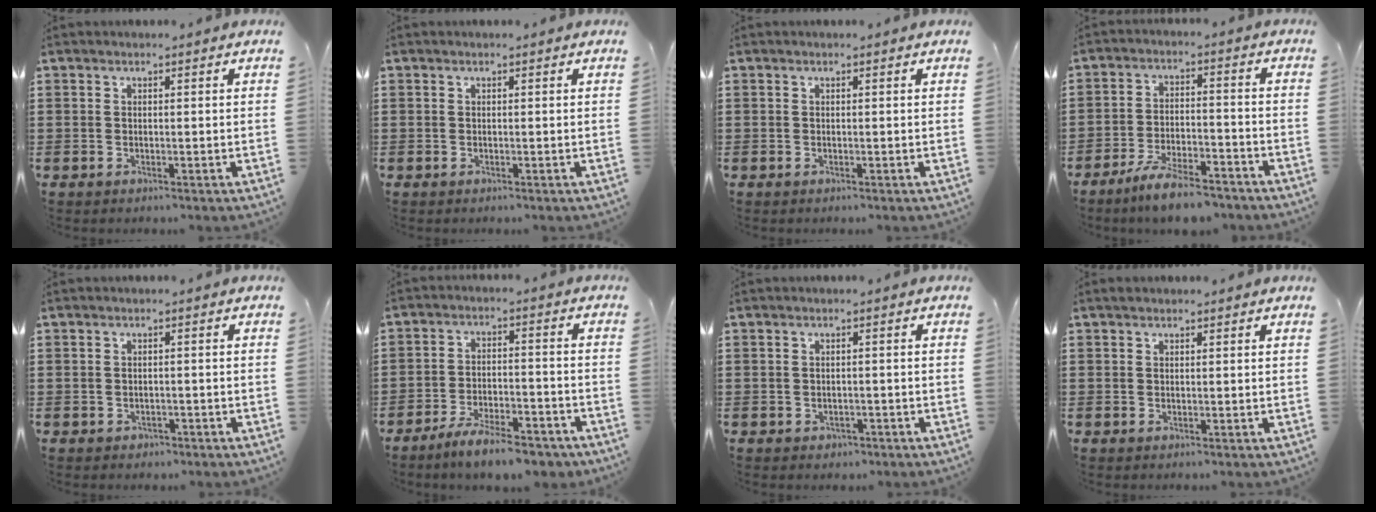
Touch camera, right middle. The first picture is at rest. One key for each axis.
{"total": 0.0}
{"total": 0.0}
{"total": 7.3, "fx": -6.3, "fy": 1.0, "fz": 3.4, "tx": -0.070, "ty": 0.000, "tz": -0.120}
{"total": 0.8, "fx": -0.7, "fy": 0.4, "fz": 0.0, "tx": -0.003, "ty": 0.000, "tz": -0.016}
{"total": 7.7, "fx": -6.8, "fy": 1.0, "fz": 3.6, "tx": -0.068, "ty": 0.004, "tz": -0.127}
{"total": 0.8, "fx": -0.6, "fy": 0.5, "fz": 0.0, "tx": -0.005, "ty": -0.001, "tz": -0.013}
{"total": 0.5, "fx": 0.4, "fy": 0.3, "fz": 0.1, "tx": -0.004, "ty": 0.002, "tz": 0.008}